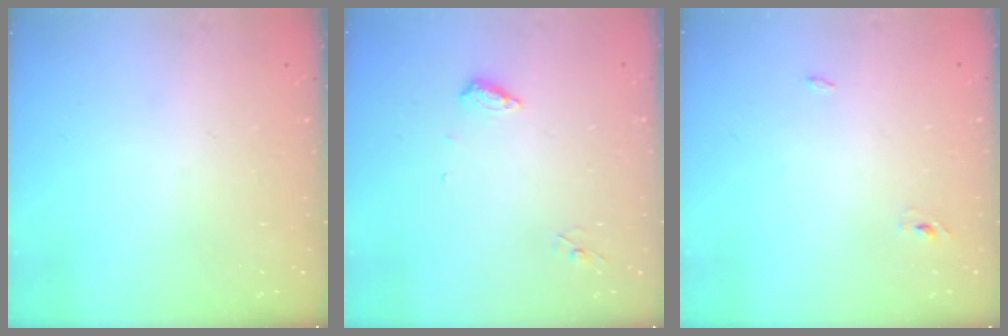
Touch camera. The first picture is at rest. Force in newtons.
{"total": 6.3, "press": 6.2, "slide": 0.6}
{"total": 2.3, "press": 2.1, "slide": 1.0}